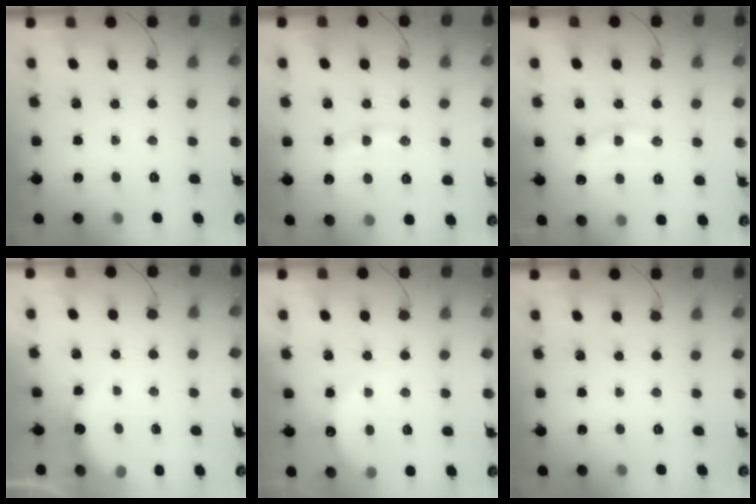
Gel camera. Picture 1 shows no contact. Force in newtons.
{"total": 12.5, "press": 12.4, "slide": 1.0}
{"total": 11.9, "press": 11.9, "slide": 0.1}
{"total": 3.8, "press": 3.8, "slide": 0.4}
{"total": 6.5, "press": 6.3, "slide": 1.4}
{"total": 0.0}